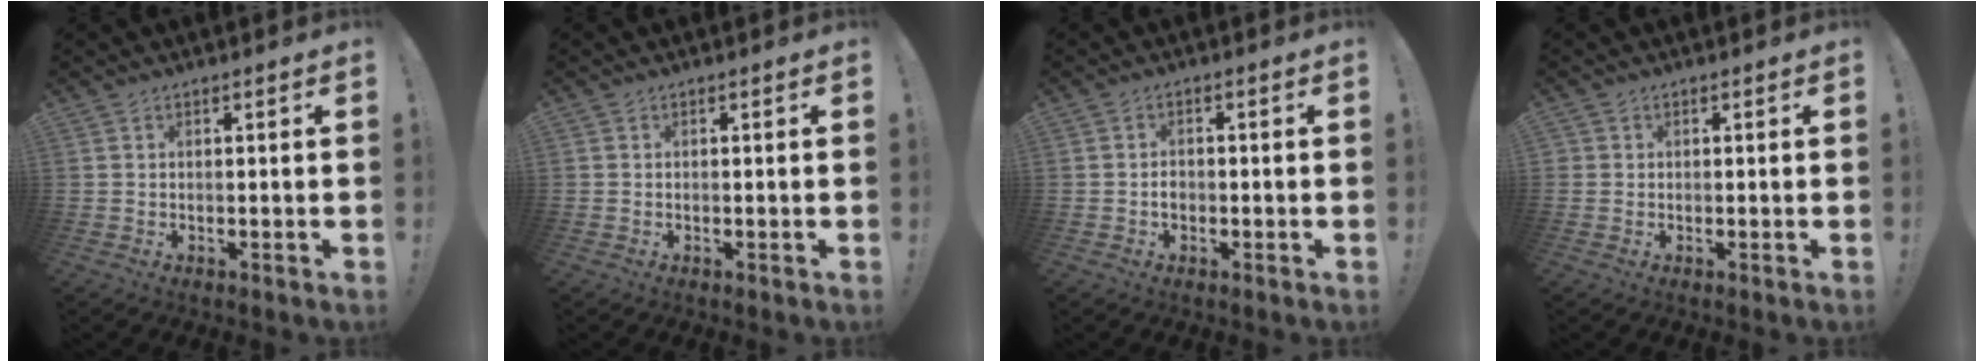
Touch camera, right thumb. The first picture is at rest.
{"total": 0.0}
{"total": 1.8, "force": [-0.8, 1.3, 1.1], "torque": [-0.012, 0.004, -0.016]}
{"total": 0.9, "force": [0.2, 0.9, 0.1], "torque": [-0.010, 0.004, 0.005]}